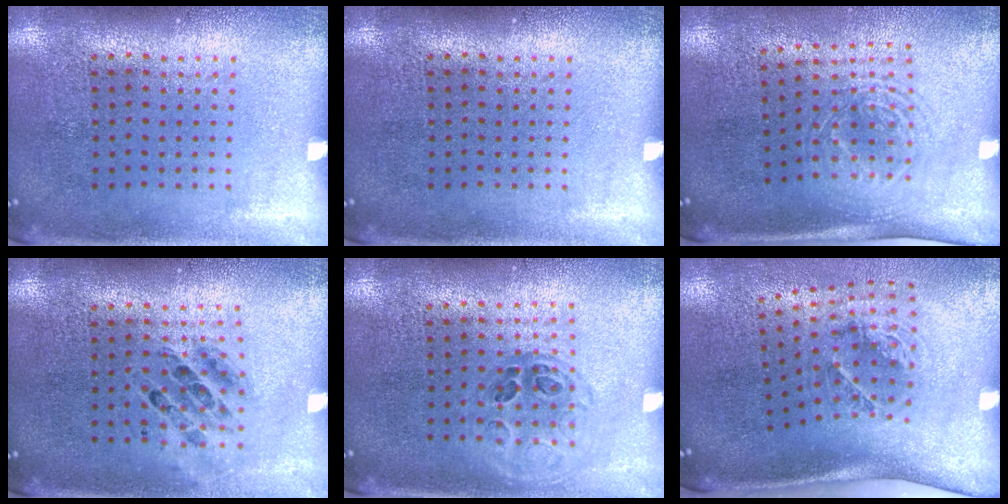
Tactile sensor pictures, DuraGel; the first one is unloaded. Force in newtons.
{"total": 0.0}
{"total": 1.7, "press": 1.3, "slide": 1.1}
{"total": 0.8, "press": 0.8, "slide": 0.1}
{"total": 1.0, "press": 0.9, "slide": 0.4}
{"total": 1.9, "press": 1.2, "slide": 1.5}